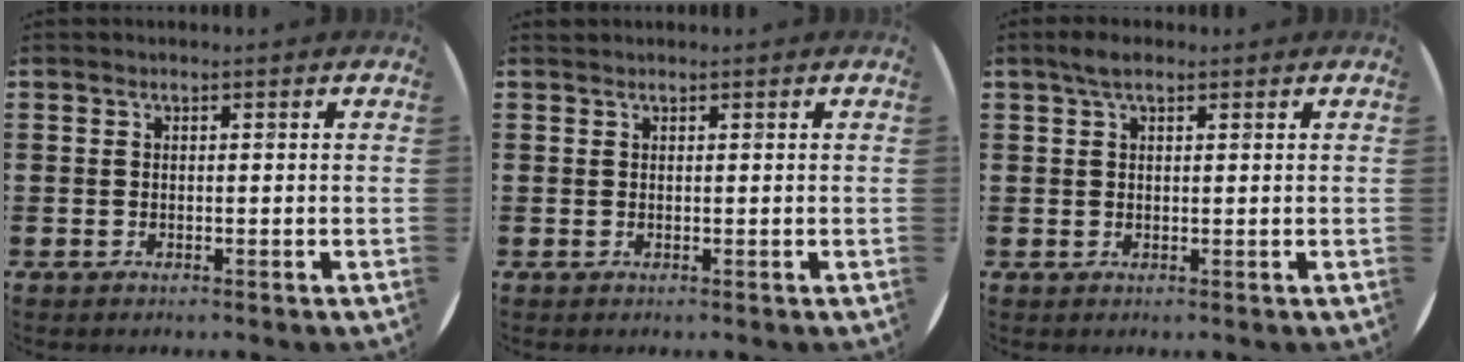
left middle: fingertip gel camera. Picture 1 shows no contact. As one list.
[{"total": 0.0}, {"total": 2.3, "force": [1.4, 0.8, 1.6], "torque": [-0.025, 0.003, 0.022]}]